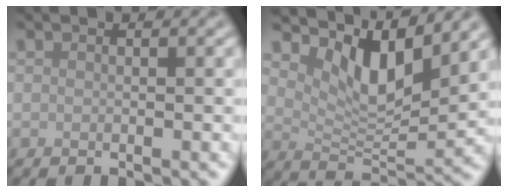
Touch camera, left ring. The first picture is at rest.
{"total": 6.8, "force": [4.0, 2.7, 4.9], "torque": [-0.088, -0.008, 0.067]}